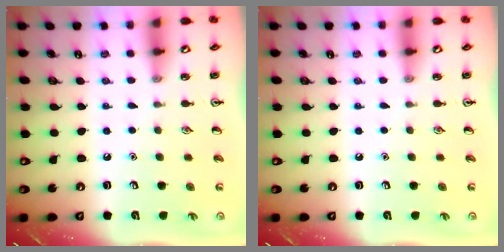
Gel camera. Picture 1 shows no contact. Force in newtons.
{"total": 0.0}